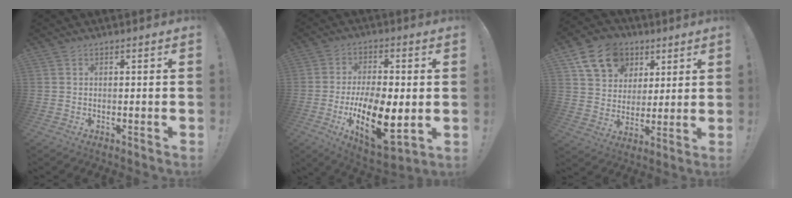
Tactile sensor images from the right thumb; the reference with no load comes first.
{"total": 18.5, "force": [-4.1, 9.0, 15.7], "torque": [-0.271, 0.007, -0.057]}
{"total": 14.6, "force": [7.4, 11.2, 5.9], "torque": [-0.093, -0.031, 0.145]}